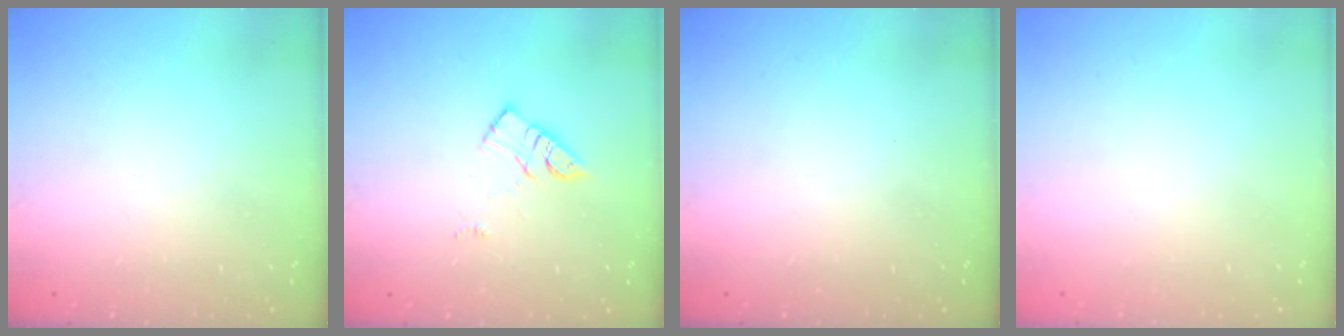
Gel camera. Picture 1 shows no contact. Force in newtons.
{"total": 10.7, "press": 10.7, "slide": 0.7}
{"total": 0.0}
{"total": 1.7, "press": 1.7, "slide": 0.1}